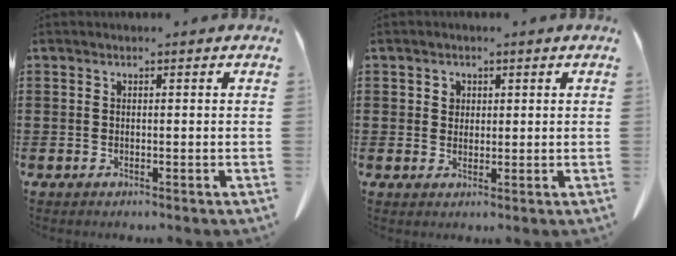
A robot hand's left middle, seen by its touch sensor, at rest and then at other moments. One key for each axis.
{"total": 2.0, "fx": 0.9, "fy": 1.7, "fz": 0.5, "tx": -0.009, "ty": 0.004, "tz": 0.013}